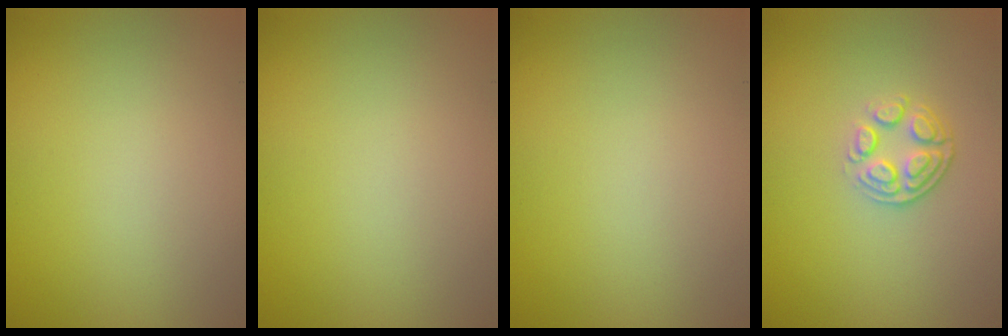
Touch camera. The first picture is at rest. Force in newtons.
{"total": 0.0}
{"total": 0.0}
{"total": 3.0, "press": 2.3, "slide": 1.9}